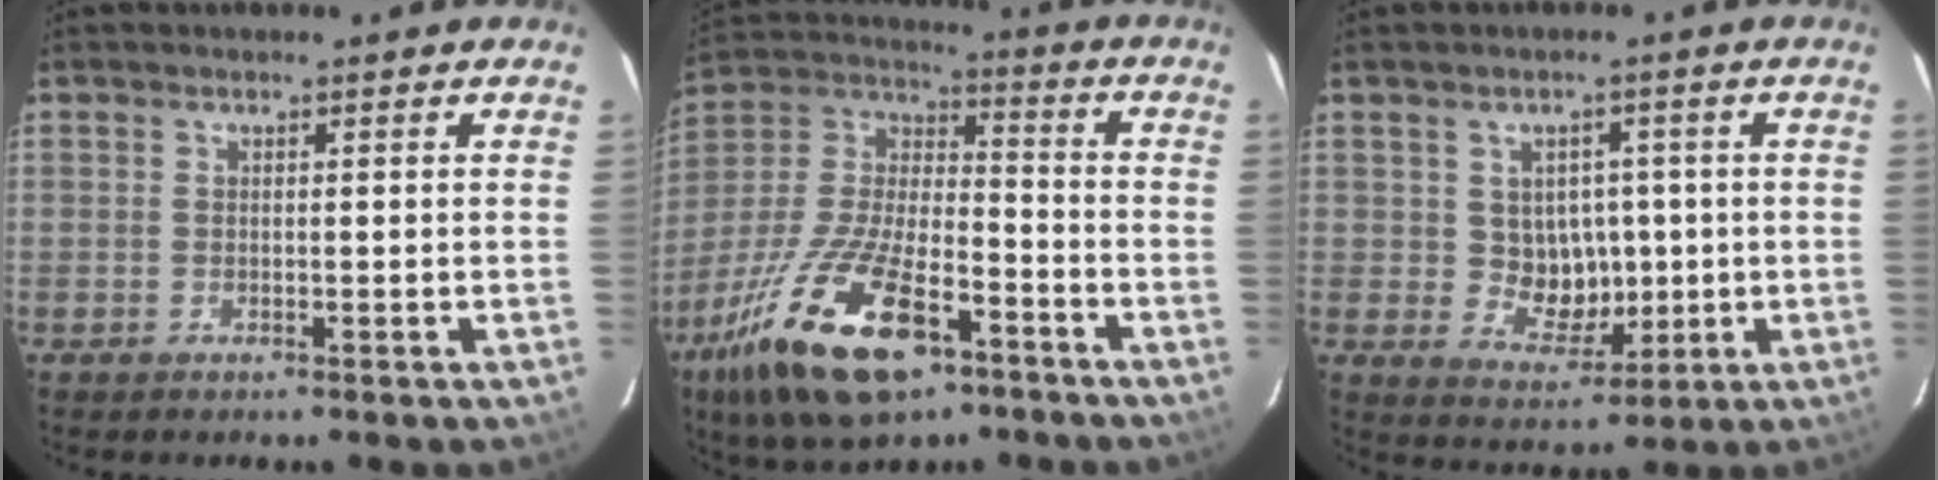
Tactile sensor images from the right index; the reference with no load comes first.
{"total": 22.9, "force": [-12.7, 9.2, 16.7], "torque": [-0.344, -0.028, -0.225]}
{"total": 7.2, "force": [0.2, 6.5, 3.1], "torque": [-0.056, 0.003, 0.018]}